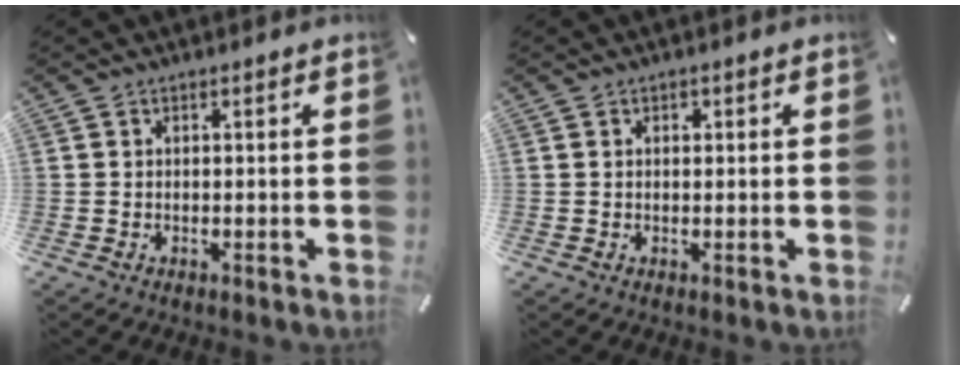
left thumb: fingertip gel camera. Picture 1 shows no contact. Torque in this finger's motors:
{"motor_torque": [0.20, 0.20, 0.04, -0.29, 0.01]}